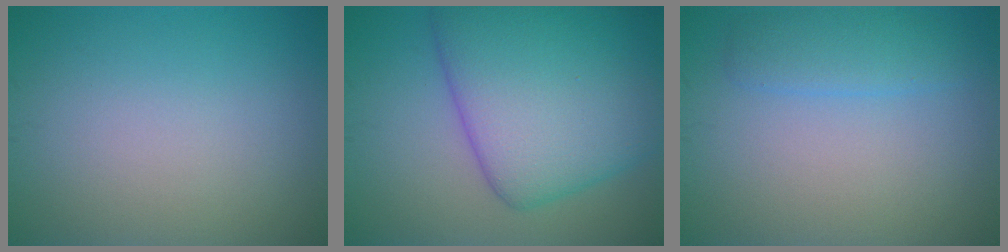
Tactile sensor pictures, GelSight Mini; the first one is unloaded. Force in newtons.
{"total": 11.1, "press": 11.1, "slide": 0.2}
{"total": 2.5, "press": 2.5, "slide": 0.2}